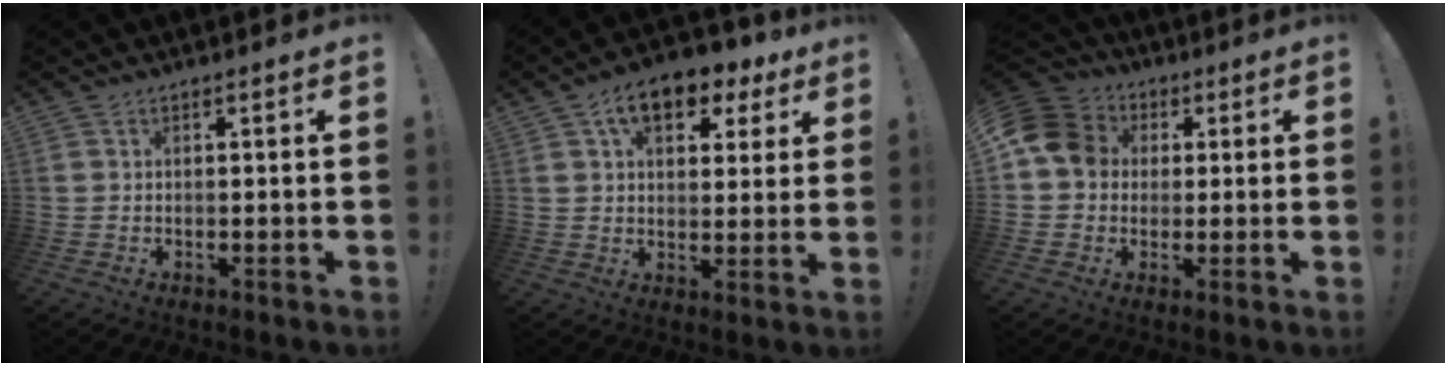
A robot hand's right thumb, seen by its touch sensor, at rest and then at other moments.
{"total": 11.4, "force": [6.2, 6.5, 7.0], "torque": [-0.099, -0.031, 0.109]}
{"total": 11.8, "force": [2.0, 10.2, 5.6], "torque": [-0.091, 0.005, 0.043]}